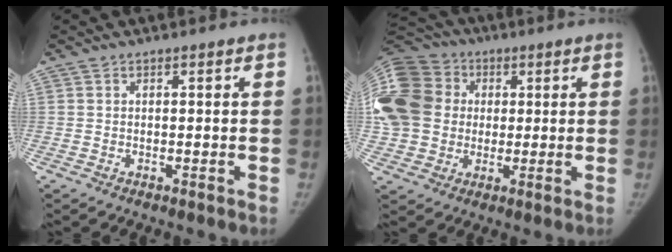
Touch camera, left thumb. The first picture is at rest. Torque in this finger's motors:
{"motor_torque": [0.68, 0.94, 0.83, -0.91, 0.16]}